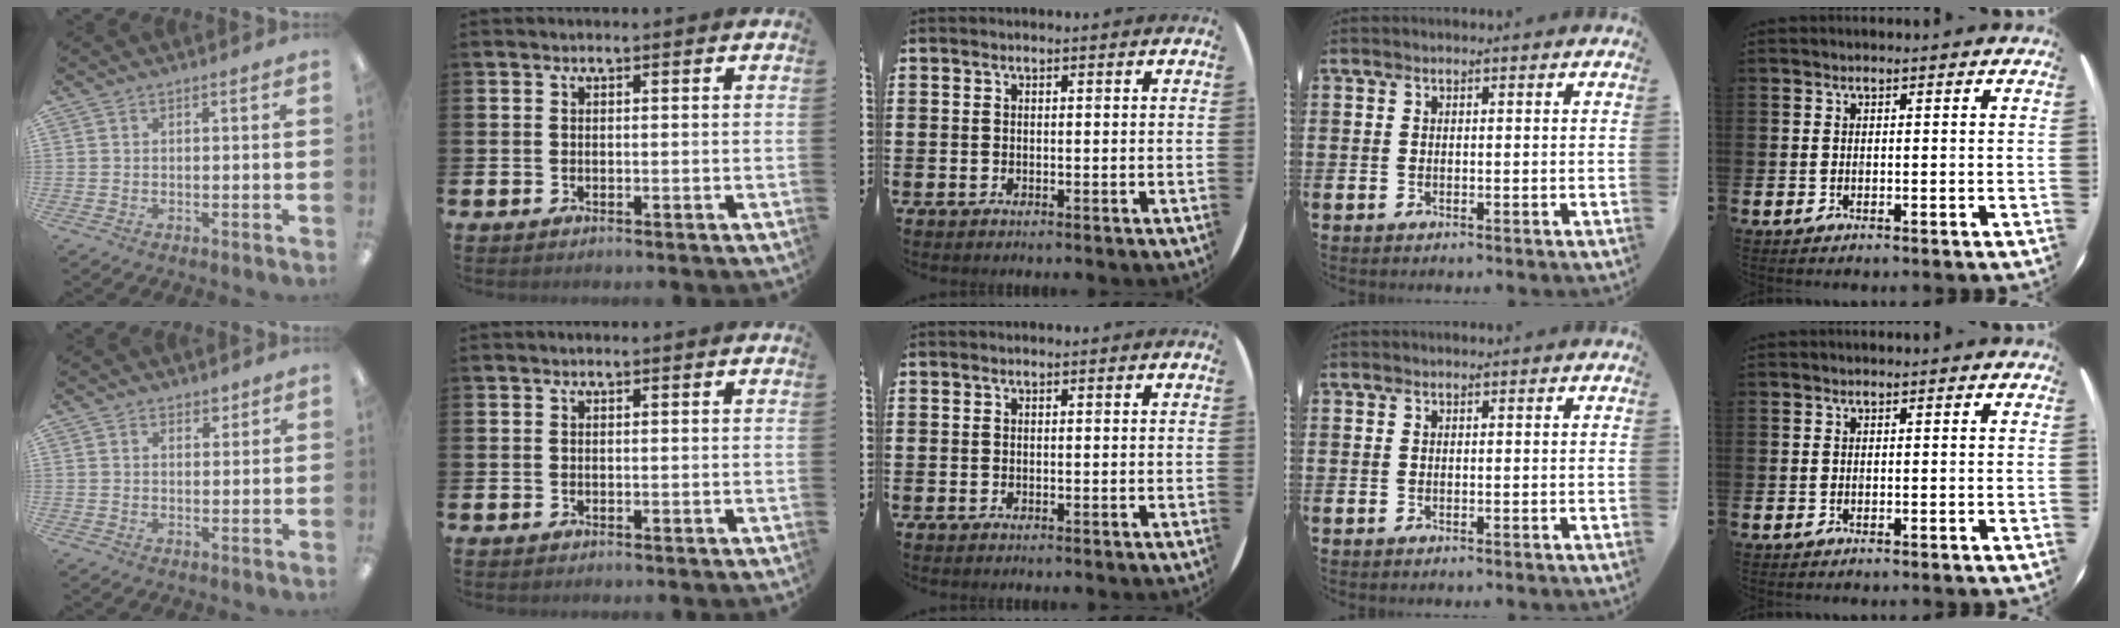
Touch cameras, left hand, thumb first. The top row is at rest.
{"thumb": {"total": 2.3, "force": [1.7, 1.5, 0.5], "torque": [0.006, -0.005, 0.029]}}